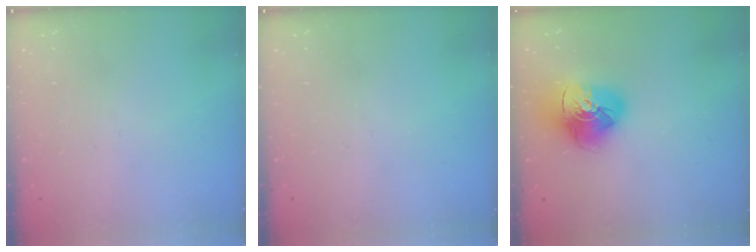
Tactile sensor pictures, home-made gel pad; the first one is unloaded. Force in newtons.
{"total": 0.0}
{"total": 15.7, "press": 15.6, "slide": 1.9}